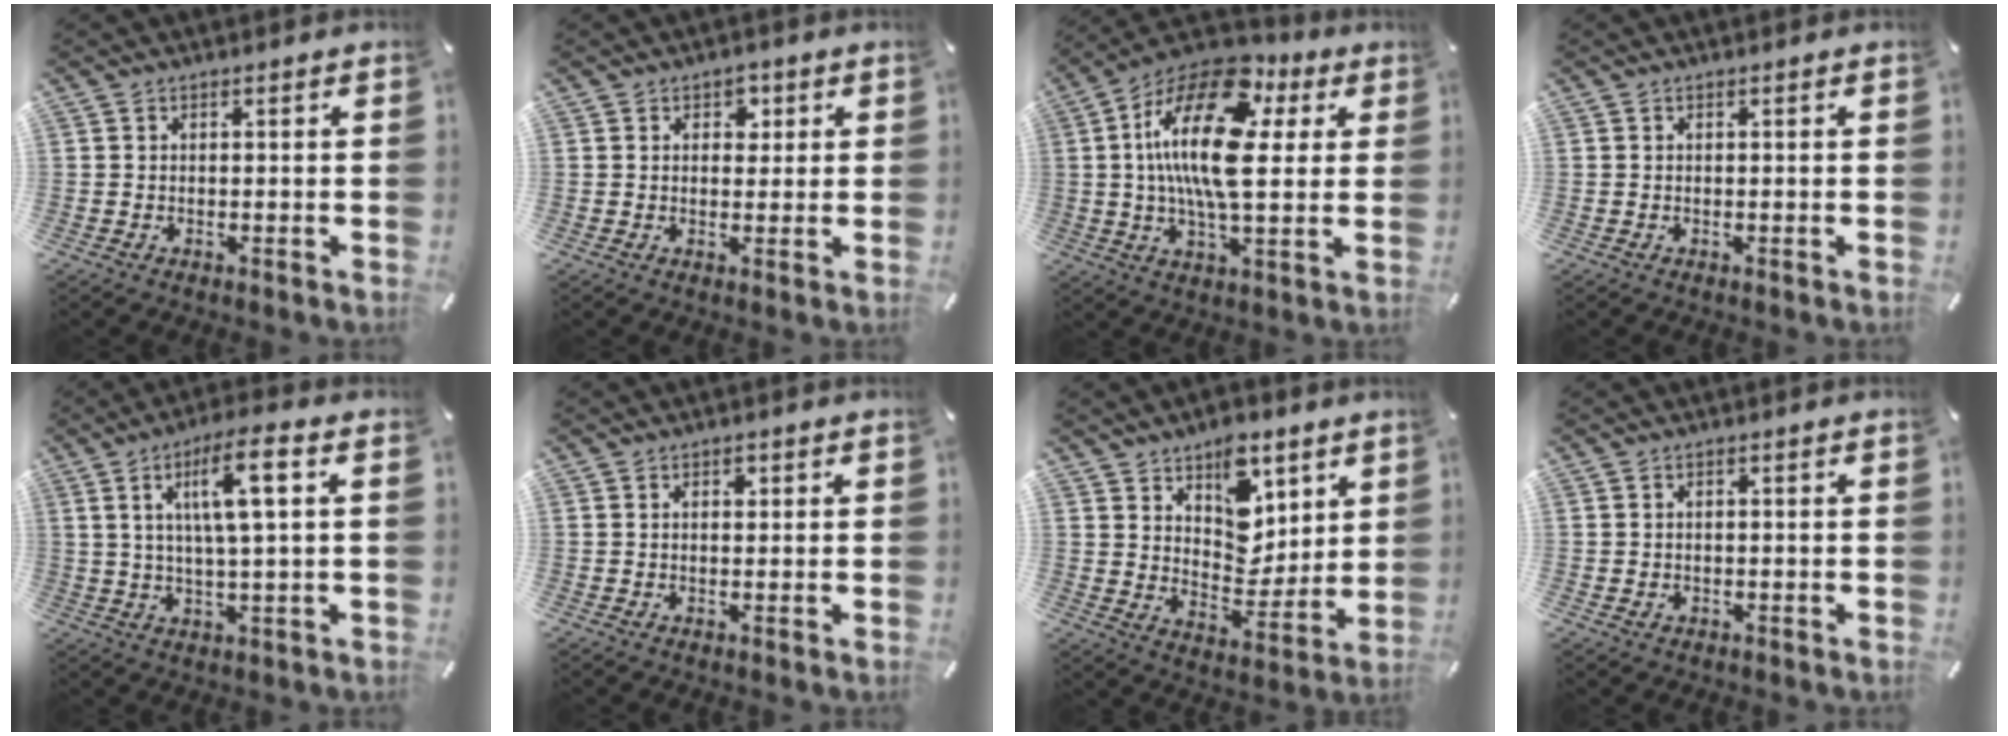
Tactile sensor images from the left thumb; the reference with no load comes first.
{"total": 3.1, "force": [1.3, 2.4, 1.4], "torque": [-0.001, -0.005, 0.014]}
{"total": 22.4, "force": [4.6, 10.6, 19.2], "torque": [-0.377, -0.018, 0.067]}
{"total": 0.0}
{"total": 11.1, "force": [3.4, 2.0, 10.4], "torque": [-0.192, 0.005, 0.055]}
{"total": 1.4, "force": [0.5, 0.9, 0.9], "torque": [-0.012, 0.000, 0.007]}
{"total": 12.0, "force": [7.0, 8.4, 5.0], "torque": [-0.054, -0.059, 0.127]}
{"total": 0.9, "force": [0.0, 0.8, 0.5], "torque": [-0.011, 0.005, -0.001]}